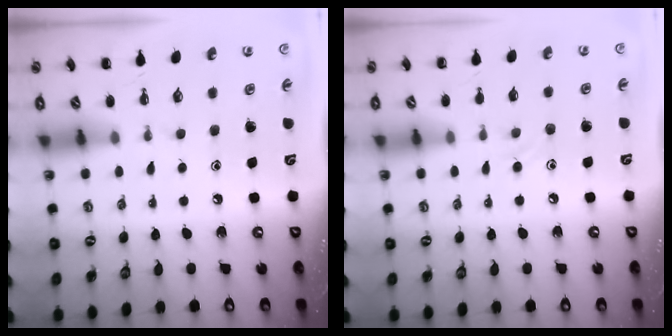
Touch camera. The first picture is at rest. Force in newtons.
{"total": 5.0, "press": 4.7, "slide": 1.9}